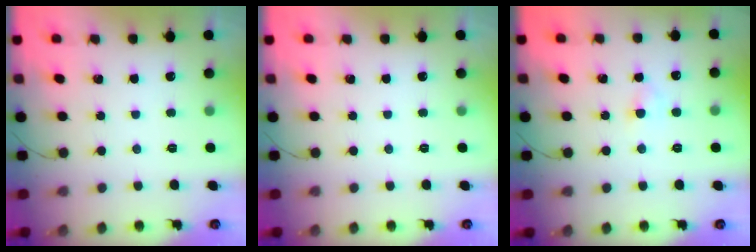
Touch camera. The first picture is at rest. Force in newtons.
{"total": 0.0}
{"total": 2.9, "press": 2.7, "slide": 1.2}